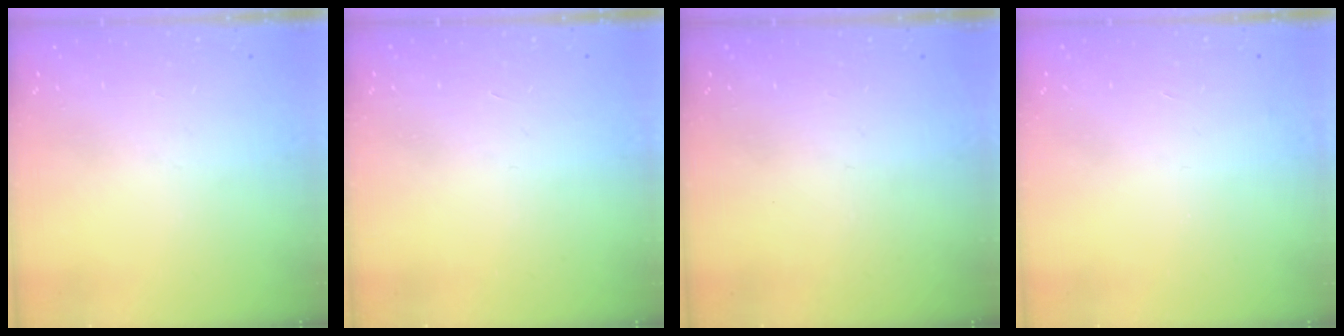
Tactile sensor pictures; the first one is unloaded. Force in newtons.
{"total": 1.5, "press": 1.5, "slide": 0.1}
{"total": 0.0}
{"total": 3.6, "press": 3.6, "slide": 0.1}